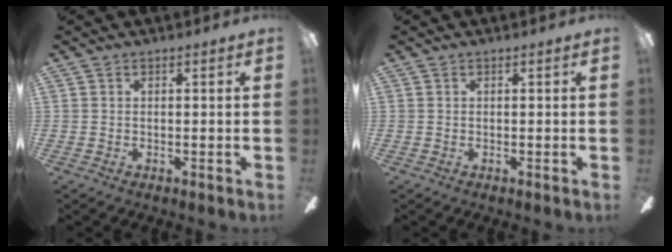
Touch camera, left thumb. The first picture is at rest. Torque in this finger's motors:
{"motor_torque": [0.00, 0.00, -0.11, 0.10, 0.00]}